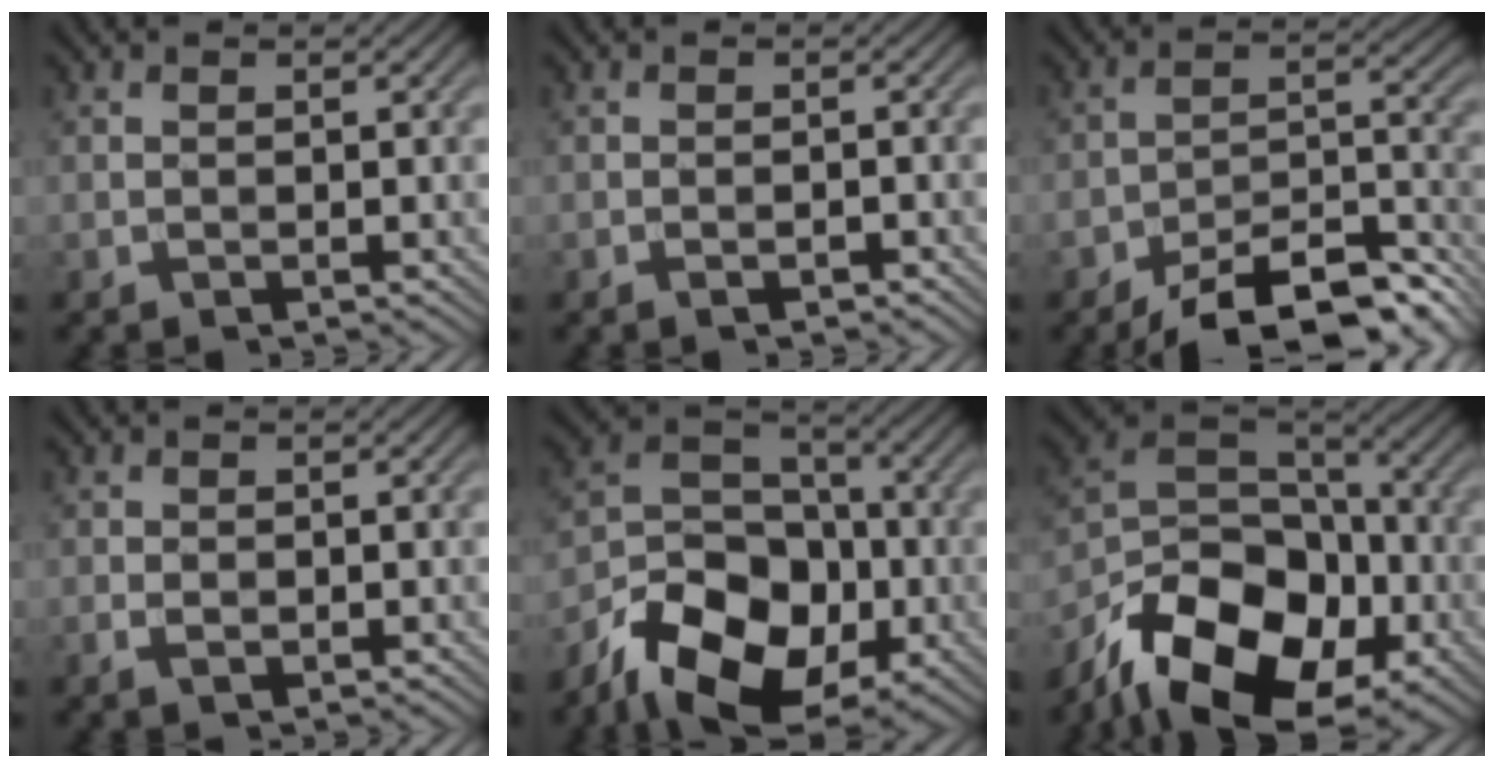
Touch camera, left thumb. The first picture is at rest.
{"total": 0.8, "force": [-0.6, 0.2, 0.6], "torque": [-0.010, 0.000, -0.009]}
{"total": 11.7, "force": [-8.8, 3.9, 6.7], "torque": [-0.101, 0.001, -0.149]}
{"total": 1.6, "force": [-0.3, 1.1, 1.1], "torque": [-0.025, -0.005, -0.003]}
{"total": 13.8, "force": [-7.3, 8.7, 7.9], "torque": [-0.167, -0.022, -0.141]}
{"total": 16.2, "force": [-9.2, 9.6, 9.2], "torque": [-0.196, -0.035, -0.154]}